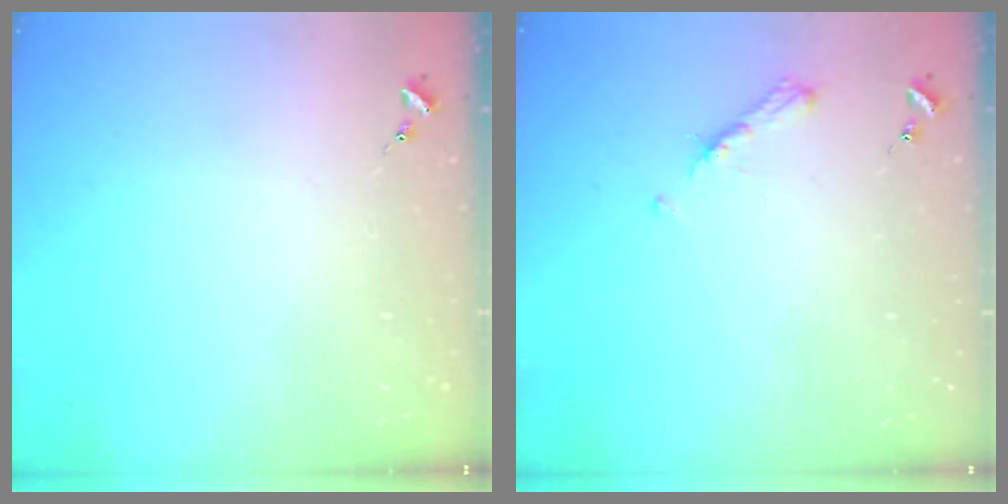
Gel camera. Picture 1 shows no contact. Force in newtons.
{"total": 4.9, "press": 4.9, "slide": 0.6}